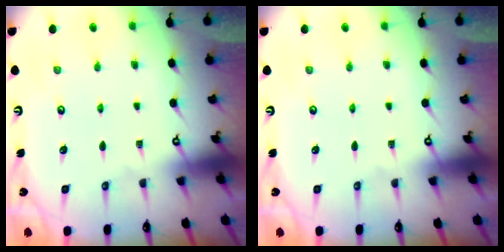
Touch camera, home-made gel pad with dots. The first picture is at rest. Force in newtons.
{"total": 0.0}